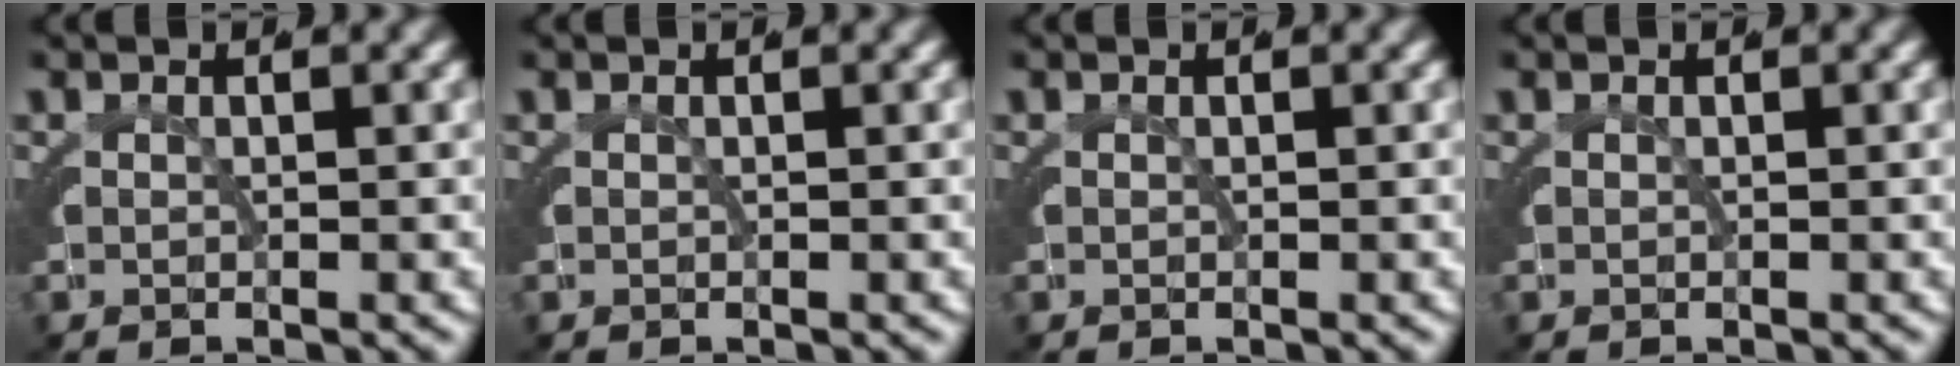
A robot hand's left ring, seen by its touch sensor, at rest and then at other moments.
{"total": 0.0}
{"total": 0.0}
{"total": 0.0}